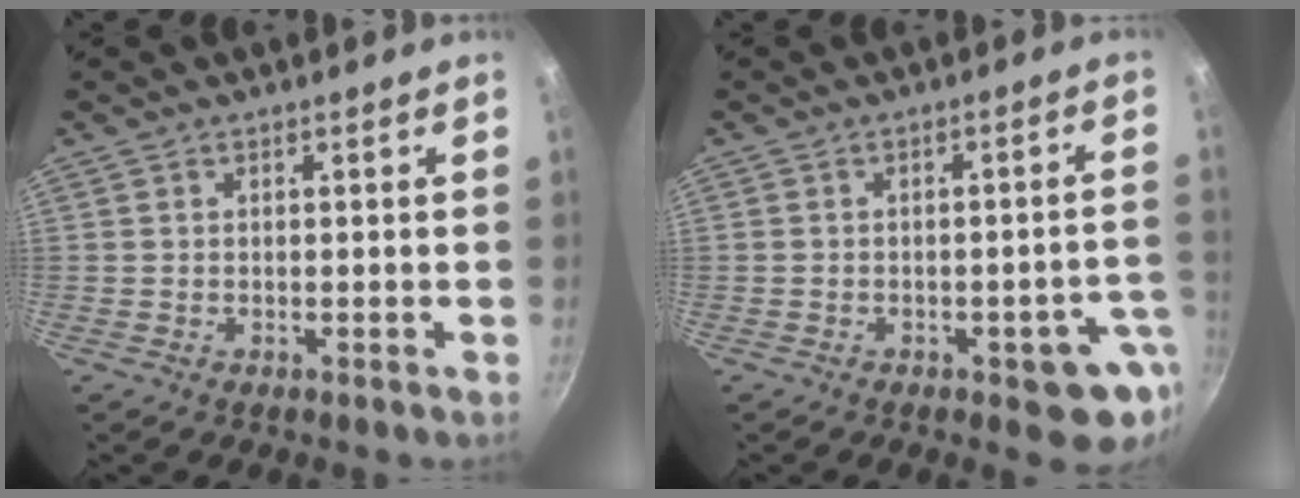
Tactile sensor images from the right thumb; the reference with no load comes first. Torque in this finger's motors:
{"motor_torque": [1.41, 0.72, 1.02, -0.42, 0.04]}